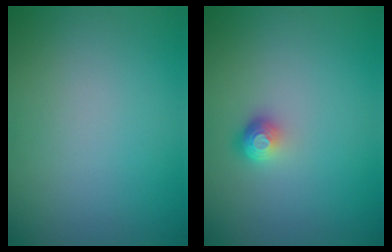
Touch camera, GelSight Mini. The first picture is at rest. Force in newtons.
{"total": 1.8, "press": 1.2, "slide": 1.3}